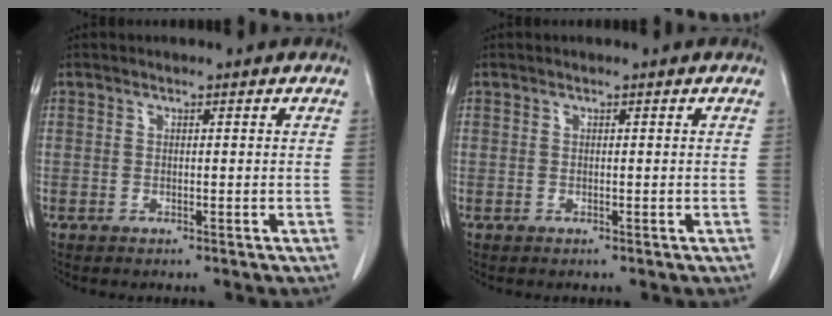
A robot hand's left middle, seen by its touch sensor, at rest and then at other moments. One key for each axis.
{"total": 0.0}